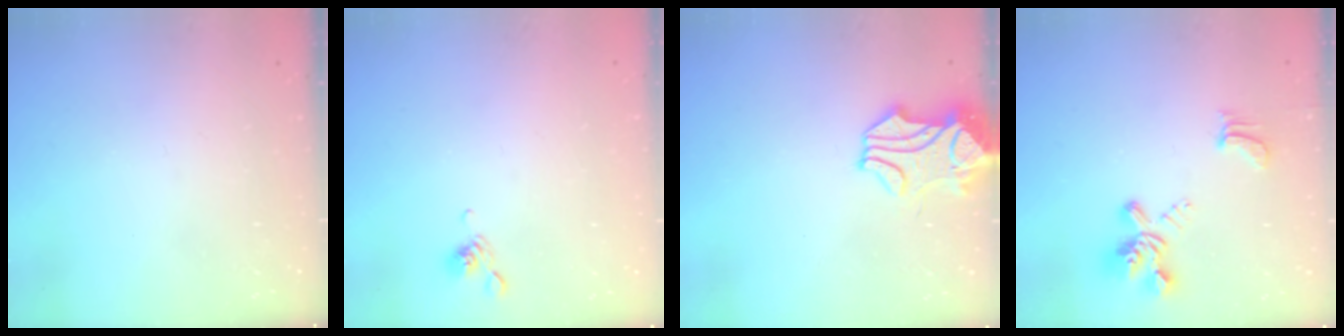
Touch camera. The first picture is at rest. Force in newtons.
{"total": 5.6, "press": 5.5, "slide": 0.7}
{"total": 2.3, "press": 1.8, "slide": 1.4}
{"total": 4.2, "press": 3.9, "slide": 1.4}